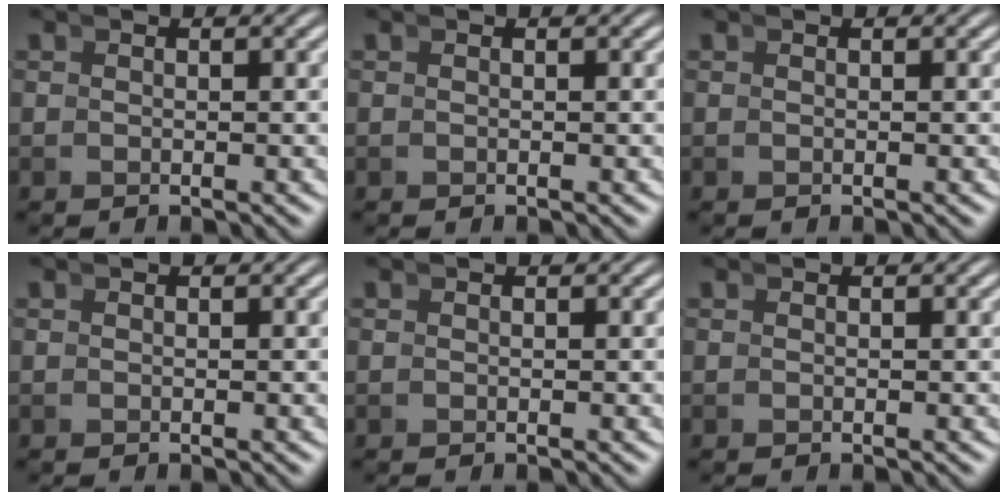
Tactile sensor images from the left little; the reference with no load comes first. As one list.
[{"total": 0.0}, {"total": 0.0}, {"total": 0.0}, {"total": 0.0}, {"total": 0.0}]